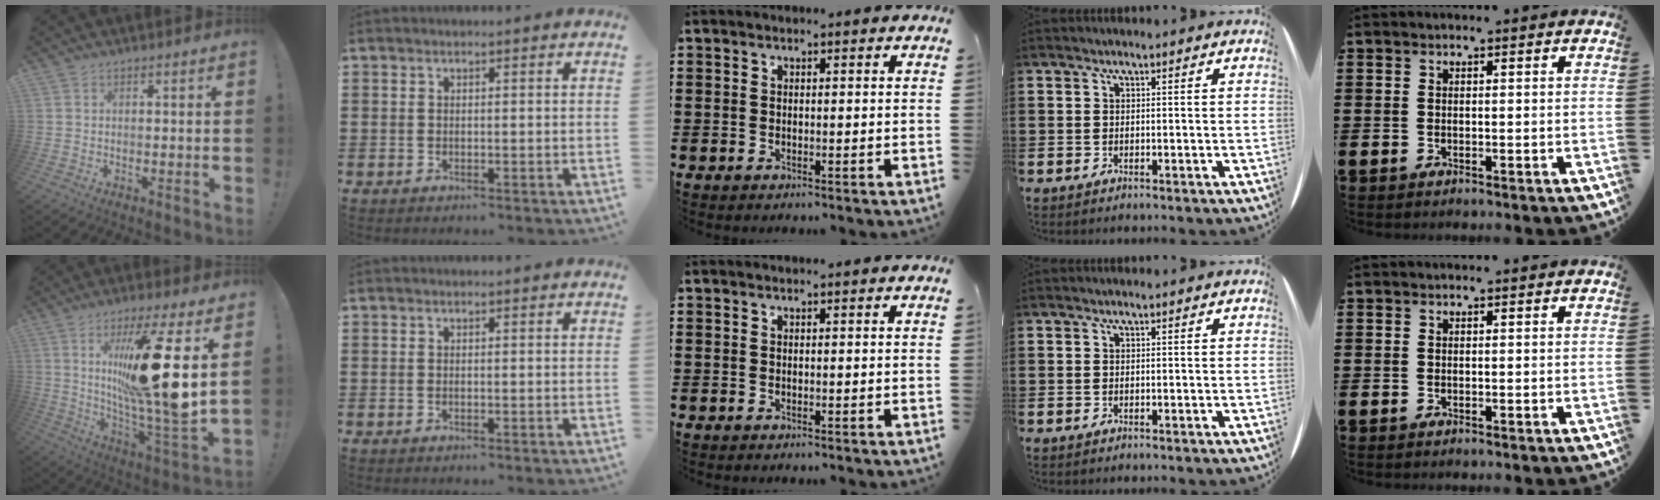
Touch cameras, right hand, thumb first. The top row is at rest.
{"thumb": {"total": 22.9, "force": [6.2, 3.5, 21.8], "torque": [-0.341, -0.052, 0.090]}}